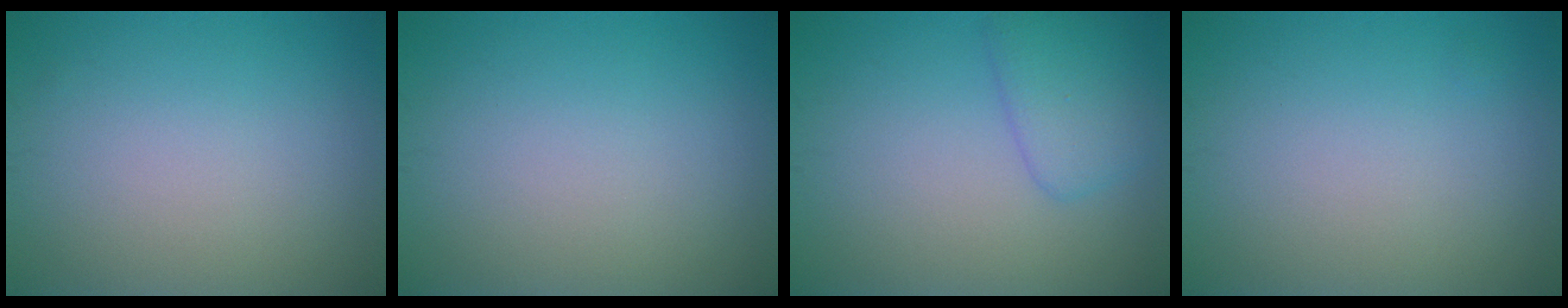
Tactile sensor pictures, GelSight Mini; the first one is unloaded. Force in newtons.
{"total": 0.0}
{"total": 2.9, "press": 2.9, "slide": 0.1}
{"total": 0.0}